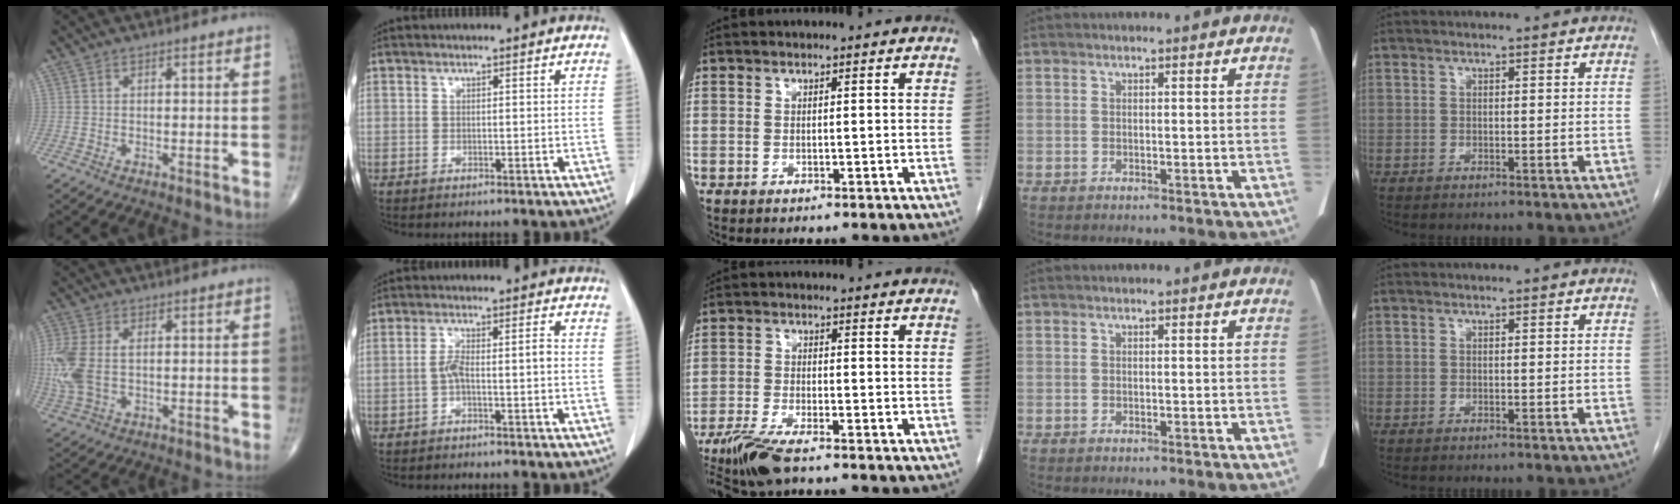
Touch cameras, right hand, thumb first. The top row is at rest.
{"thumb": {"total": 10.4, "force": [0.4, 6.2, 8.3], "torque": [-0.224, 0.004, 0.015]}, "index": {"total": 3.6, "force": [-1.1, 0.7, 3.4], "torque": [-0.062, 0.014, -0.017]}, "middle": {"total": 7.0, "force": [-5.1, 1.0, 4.6], "torque": [-0.089, -0.018, -0.094]}}